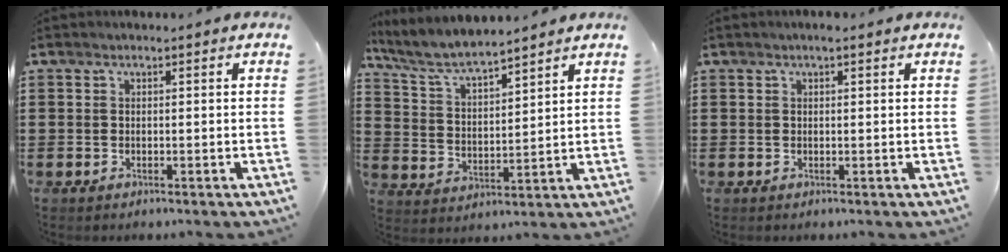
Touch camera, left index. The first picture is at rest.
{"total": 6.3, "force": [5.7, 0.7, 2.5], "torque": [-0.073, -0.030, 0.097]}
{"total": 0.9, "force": [0.5, 0.1, 0.8], "torque": [-0.016, 0.002, 0.007]}